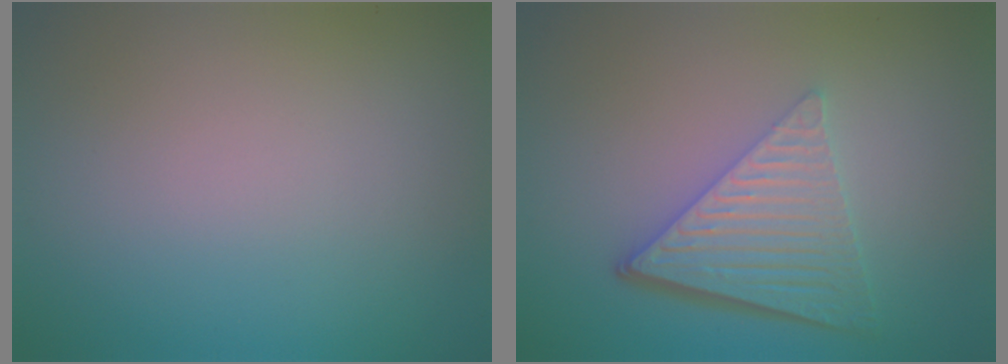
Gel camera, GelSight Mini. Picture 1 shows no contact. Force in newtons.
{"total": 6.4, "press": 4.3, "slide": 4.8}